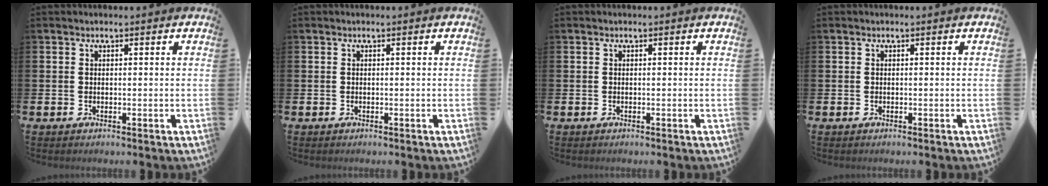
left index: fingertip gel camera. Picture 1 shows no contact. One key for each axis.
{"total": 0.0}
{"total": 0.0}
{"total": 0.0}